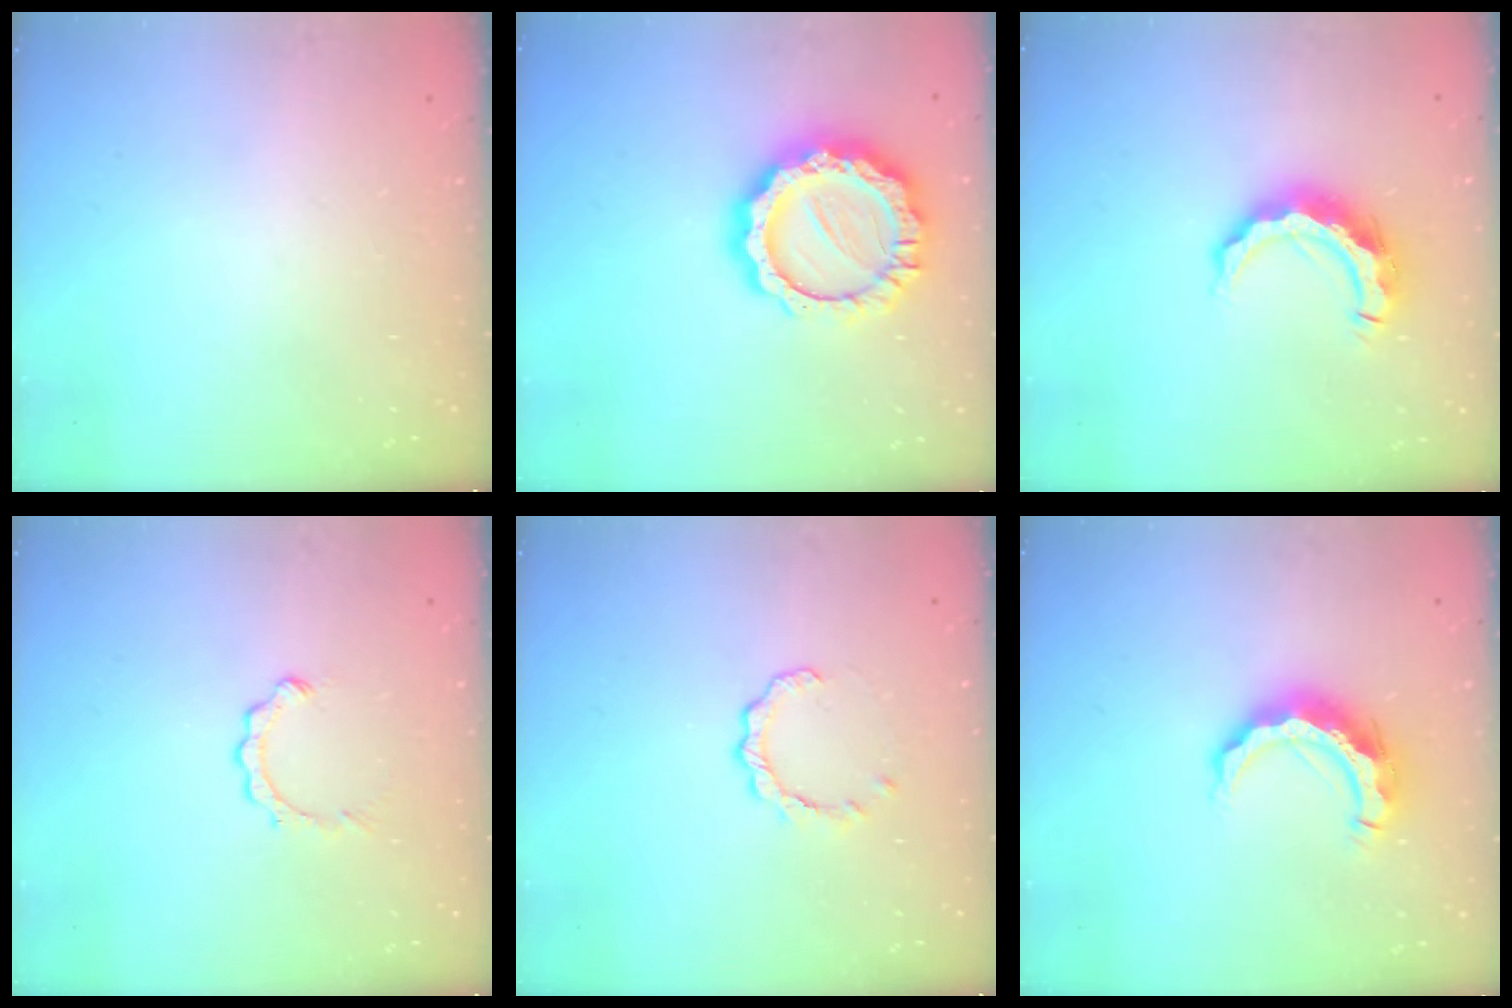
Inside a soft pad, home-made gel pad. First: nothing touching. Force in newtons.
{"total": 16.2, "press": 16.1, "slide": 1.3}
{"total": 10.8, "press": 10.8, "slide": 1.0}
{"total": 2.9, "press": 2.9, "slide": 0.4}
{"total": 2.6, "press": 2.6, "slide": 0.2}
{"total": 12.1, "press": 12.1, "slide": 0.9}